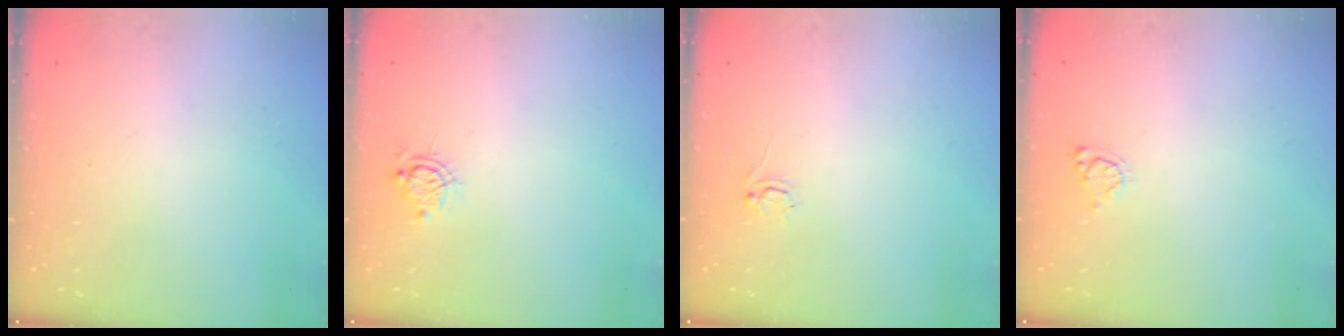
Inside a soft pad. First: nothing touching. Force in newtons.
{"total": 6.6, "press": 6.5, "slide": 1.2}
{"total": 4.2, "press": 4.2, "slide": 0.7}
{"total": 4.2, "press": 4.2, "slide": 0.3}